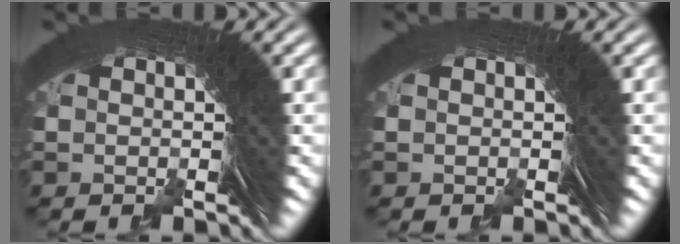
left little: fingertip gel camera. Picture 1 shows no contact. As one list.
[{"total": 0.0}]